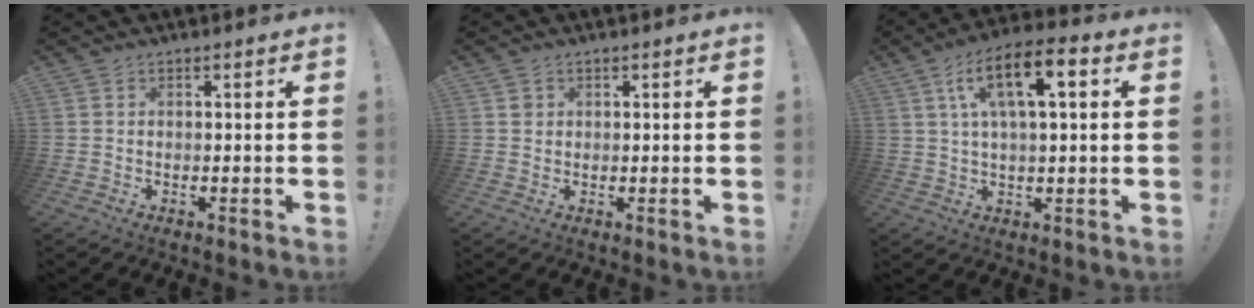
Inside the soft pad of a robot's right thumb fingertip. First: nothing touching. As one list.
[{"total": 1.5, "force": [0.7, 1.3, 0.2], "torque": [0.010, -0.003, 0.011]}, {"total": 12.2, "force": [3.8, 4.3, 10.8], "torque": [-0.178, 0.002, 0.059]}]